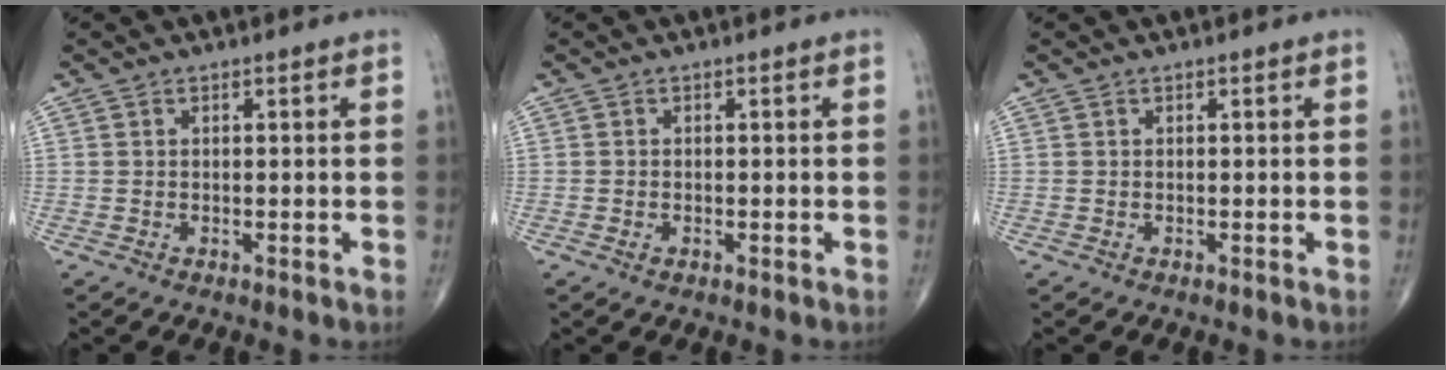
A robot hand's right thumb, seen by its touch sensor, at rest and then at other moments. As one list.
[{"total": 0.9, "force": [-0.3, 0.6, 0.6], "torque": [-0.015, 0.003, -0.004]}, {"total": 0.0}]